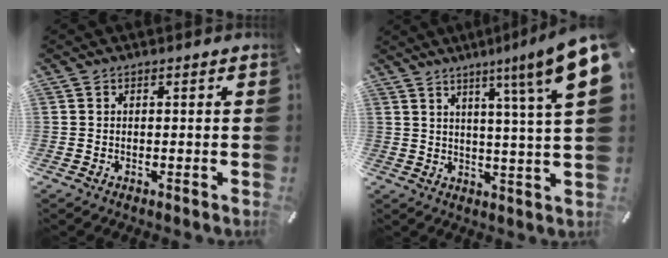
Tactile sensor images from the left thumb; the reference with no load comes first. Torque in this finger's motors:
{"motor_torque": [2.63, 2.38, 1.46, -1.30, 0.13]}